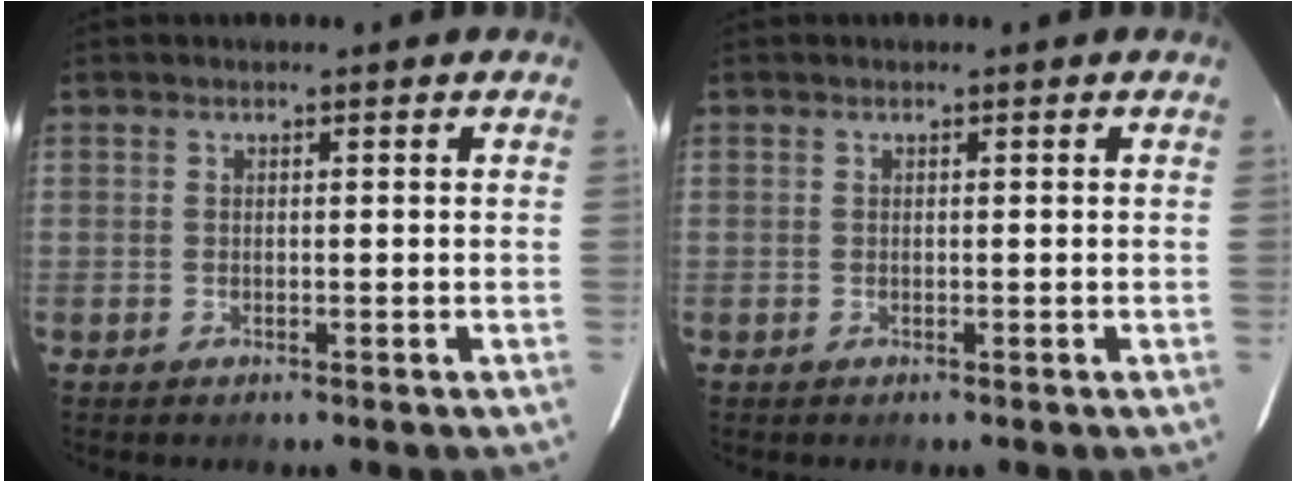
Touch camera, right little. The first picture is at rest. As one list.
[{"total": 0.0}]